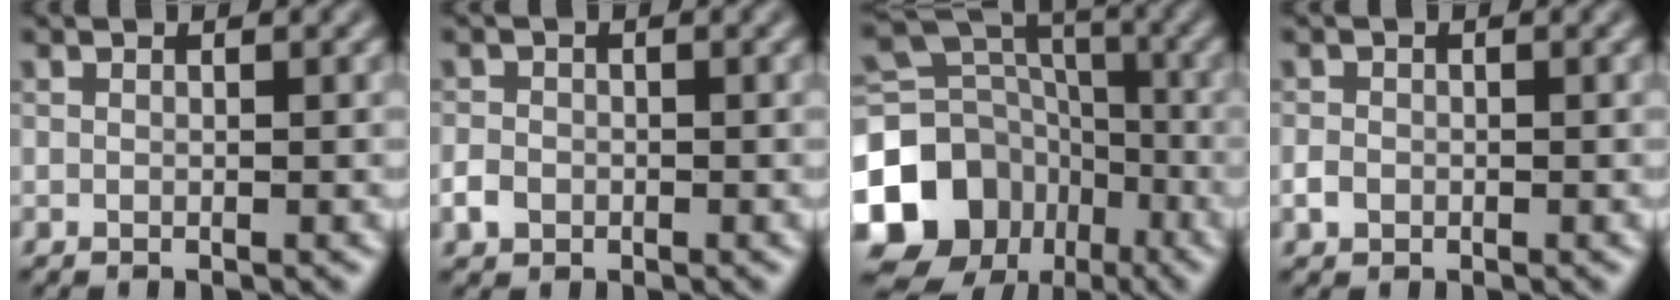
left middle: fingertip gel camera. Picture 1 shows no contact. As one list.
[{"total": 1.7, "force": [-0.7, 1.4, 0.6], "torque": [-0.008, -0.001, -0.018]}, {"total": 16.0, "force": [-7.3, 13.0, 5.7], "torque": [-0.153, -0.019, -0.130]}, {"total": 1.2, "force": [-0.4, 1.0, 0.5], "torque": [-0.006, -0.001, -0.012]}]